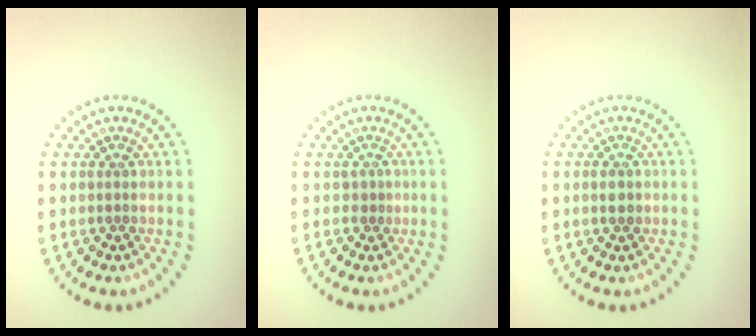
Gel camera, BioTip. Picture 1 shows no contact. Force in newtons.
{"total": 0.6, "press": 0.2, "slide": 0.5}
{"total": 1.2, "press": 1.1, "slide": 0.2}